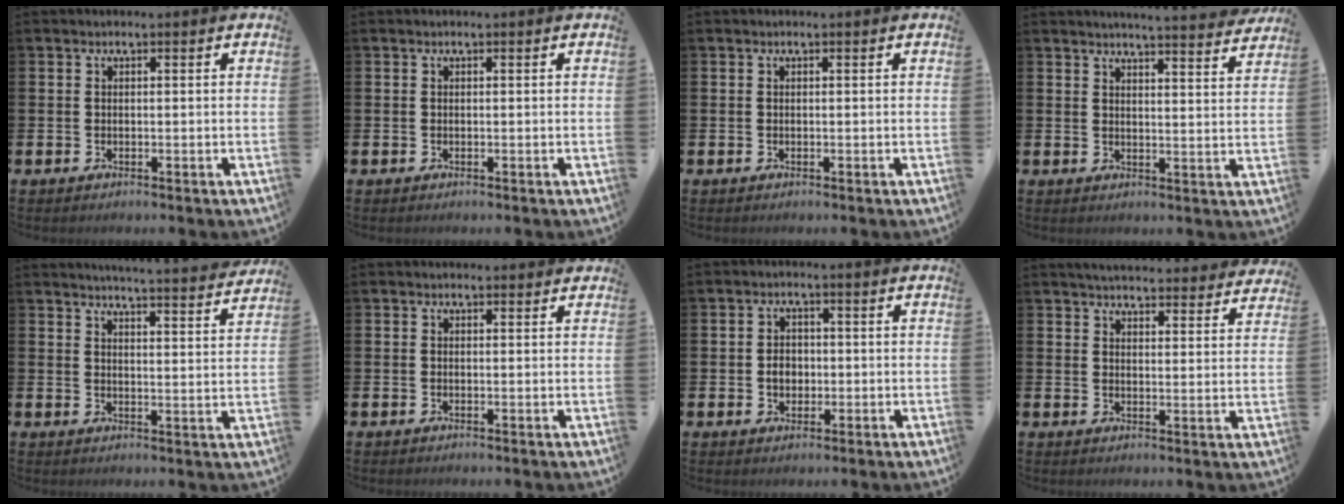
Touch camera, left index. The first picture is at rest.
{"total": 0.0}
{"total": 0.0}
{"total": 4.7, "force": [4.6, -0.6, 0.5], "torque": [-0.008, -0.035, 0.077]}
{"total": 4.9, "force": [4.8, -0.7, 0.4], "torque": [-0.005, -0.041, 0.080]}
{"total": 0.6, "force": [0.5, 0.3, 0.2], "torque": [0.007, 0.001, 0.007]}
{"total": 2.7, "force": [-0.2, 2.3, 1.5], "torque": [-0.008, -0.001, -0.012]}
{"total": 4.6, "force": [4.5, 0.6, 0.5], "torque": [-0.020, -0.030, 0.080]}